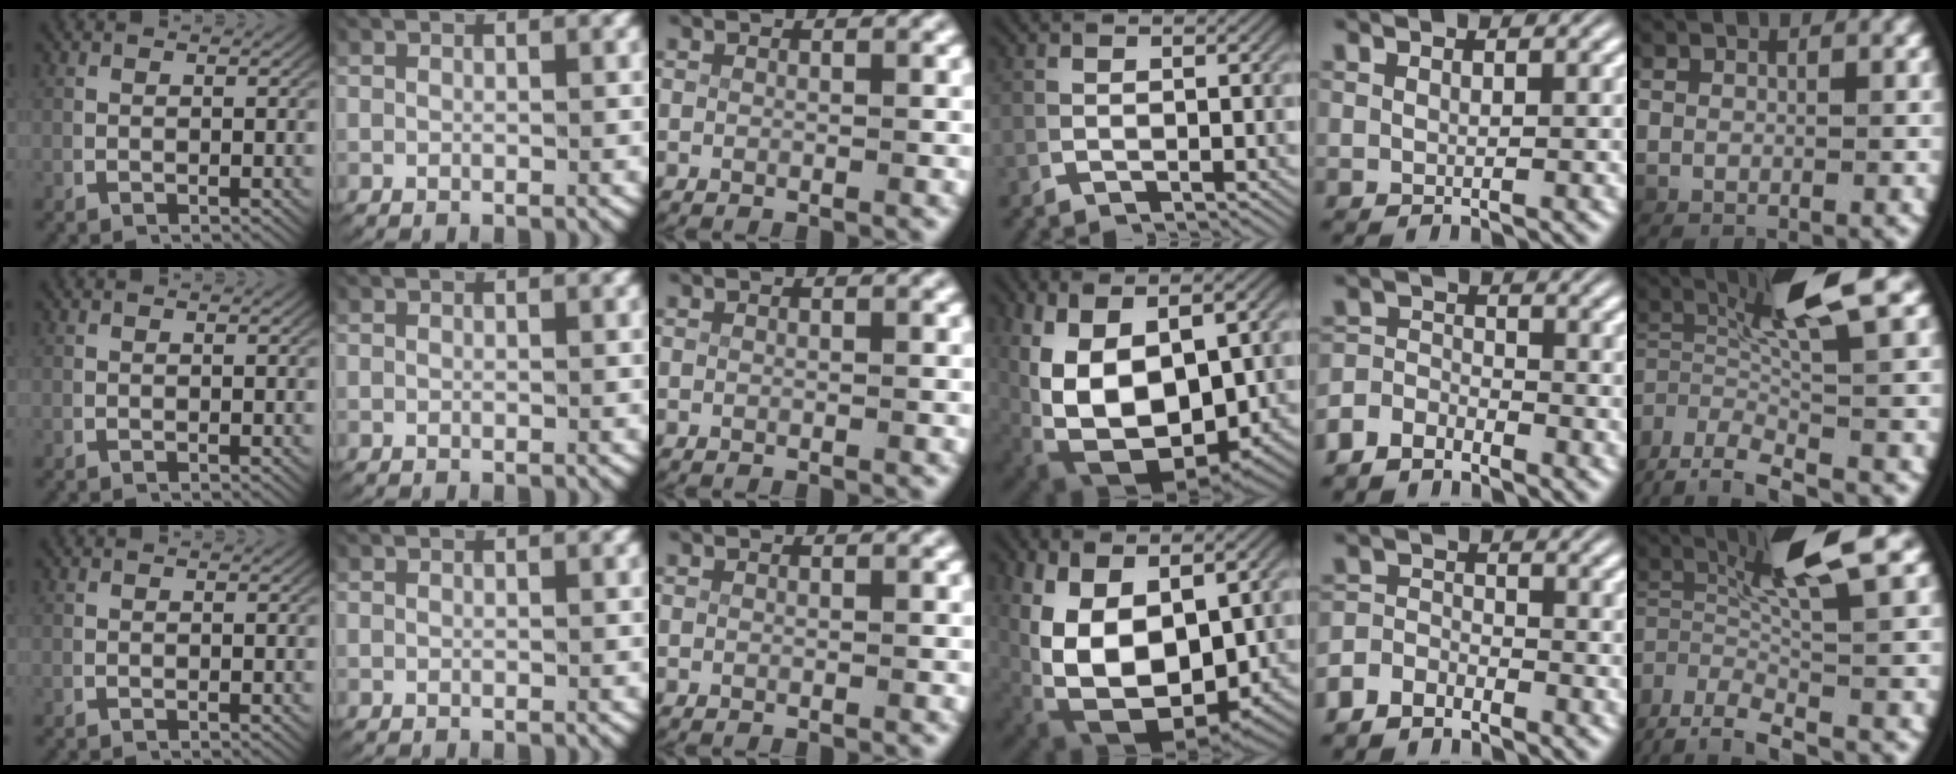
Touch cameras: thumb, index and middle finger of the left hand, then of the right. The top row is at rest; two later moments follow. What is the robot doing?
{"motion": "lift_and_place", "object": "coat"}